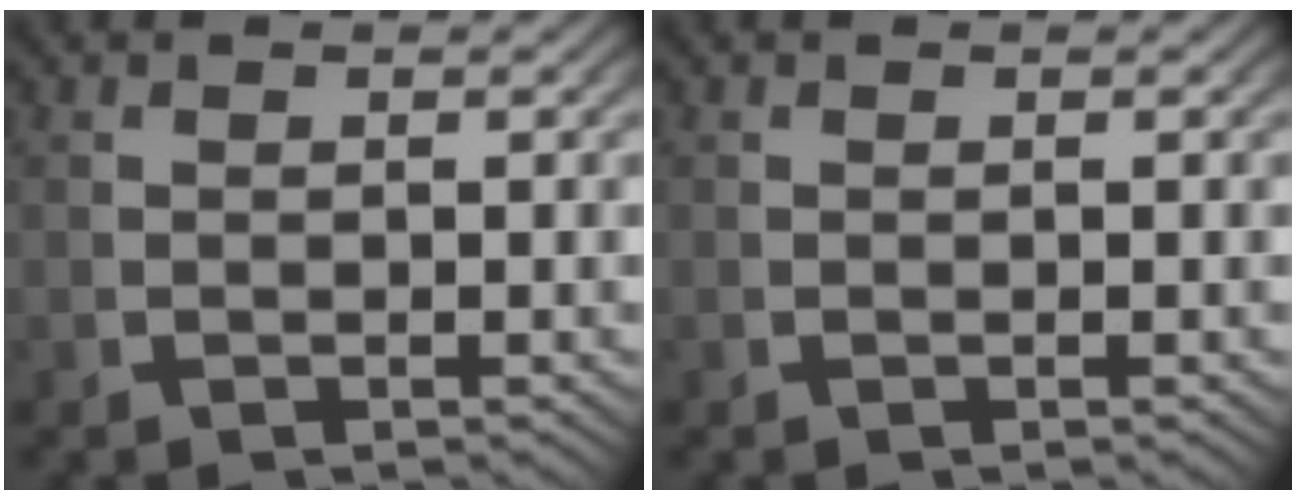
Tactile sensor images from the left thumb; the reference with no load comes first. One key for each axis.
{"total": 0.0}